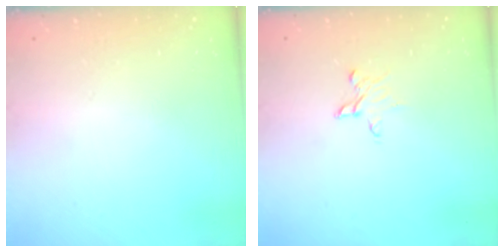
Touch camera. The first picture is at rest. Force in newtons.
{"total": 4.5, "press": 4.4, "slide": 0.3}